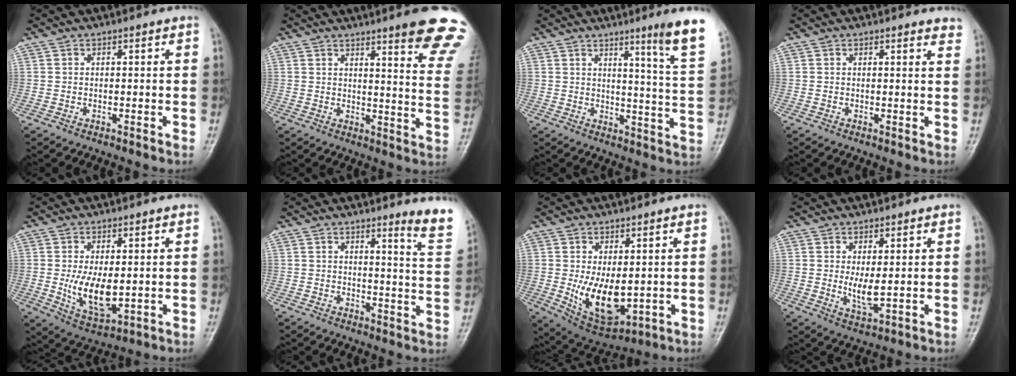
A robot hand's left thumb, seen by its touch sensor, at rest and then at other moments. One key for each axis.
{"total": 16.5, "fx": 11.9, "fy": 1.6, "fz": 11.4, "tx": -0.111, "ty": -0.076, "tz": 0.135}
{"total": 12.1, "fx": 7.4, "fy": -0.4, "fz": 9.6, "tx": -0.124, "ty": -0.054, "tz": 0.094}
{"total": 2.8, "fx": 2.7, "fy": 0.5, "fz": 0.6, "tx": -0.001, "ty": -0.015, "tz": 0.016}
{"total": 9.0, "fx": -0.2, "fy": 4.4, "fz": 7.9, "tx": -0.129, "ty": -0.022, "tz": 0.011}
{"total": 7.7, "fx": 6.0, "fy": -0.1, "fz": 4.8, "tx": -0.052, "ty": -0.056, "tz": 0.061}
{"total": 10.8, "fx": -0.5, "fy": 5.8, "fz": 9.1, "tx": -0.133, "ty": -0.023, "tz": 0.017}
{"total": 4.4, "fx": 0.6, "fy": 1.5, "fz": 4.1, "tx": -0.071, "ty": -0.016, "tz": 0.019}